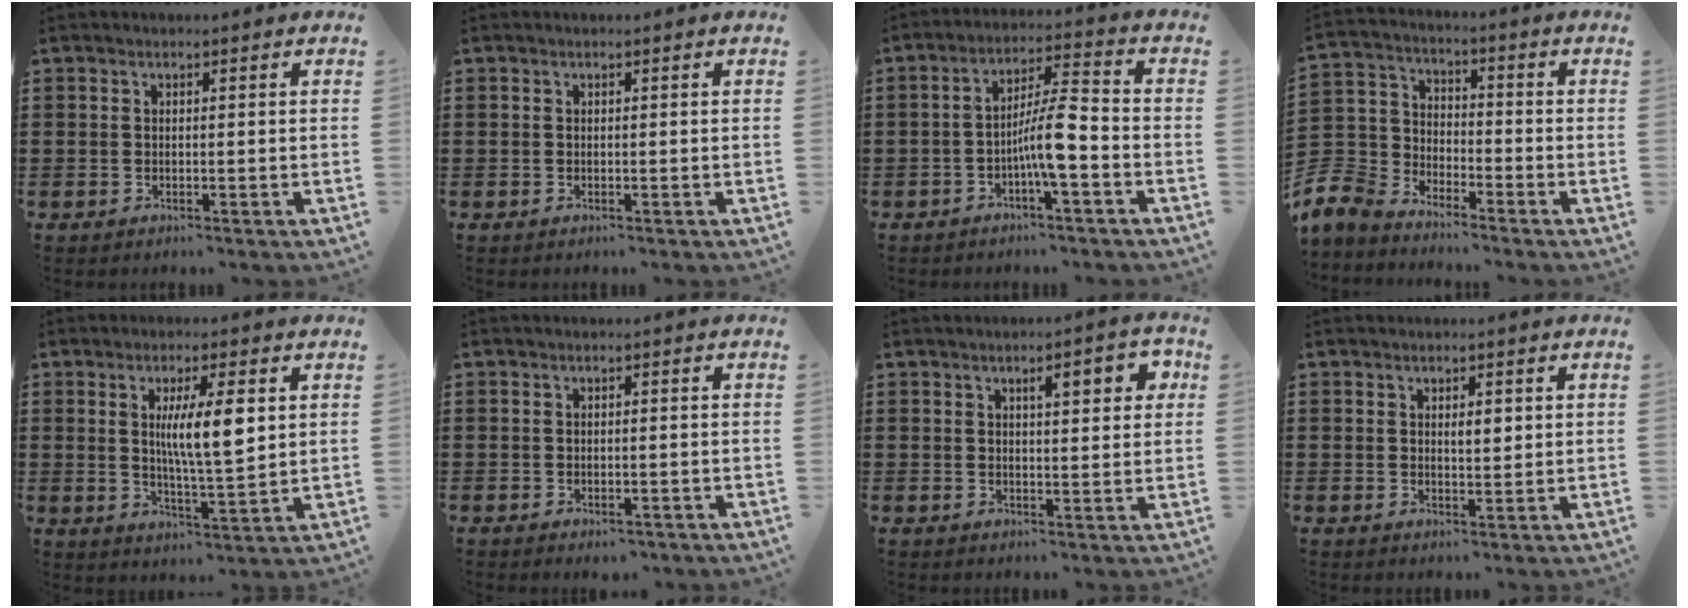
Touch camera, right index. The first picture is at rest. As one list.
[{"total": 0.0}, {"total": 7.5, "force": [-2.7, 1.1, 6.9], "torque": [-0.132, 0.001, -0.054]}, {"total": 6.7, "force": [-5.9, 2.9, 1.0], "torque": [-0.068, -0.007, -0.132]}, {"total": 8.2, "force": [2.1, 1.5, 7.8], "torque": [-0.145, 0.001, 0.031]}, {"total": 1.0, "force": [-0.8, 0.4, 0.4], "torque": [-0.013, -0.005, -0.015]}, {"total": 4.3, "force": [1.7, 1.3, 3.8], "torque": [-0.054, 0.000, 0.020]}, {"total": 1.9, "force": [0.6, 0.8, 1.6], "torque": [-0.025, 0.003, 0.006]}]